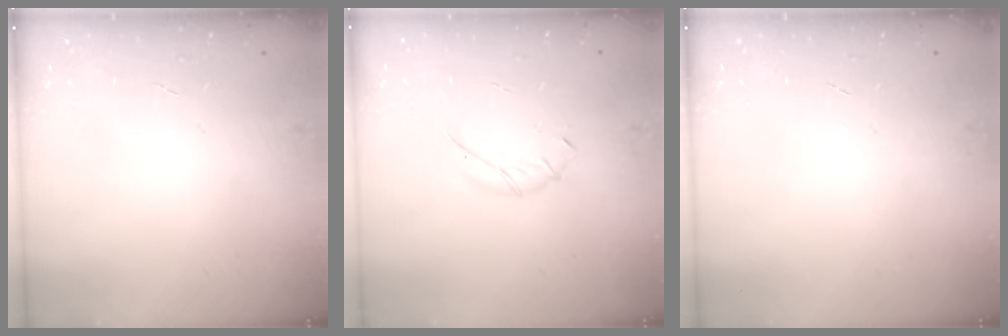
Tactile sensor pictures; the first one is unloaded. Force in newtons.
{"total": 3.9, "press": 3.8, "slide": 0.7}
{"total": 0.0}